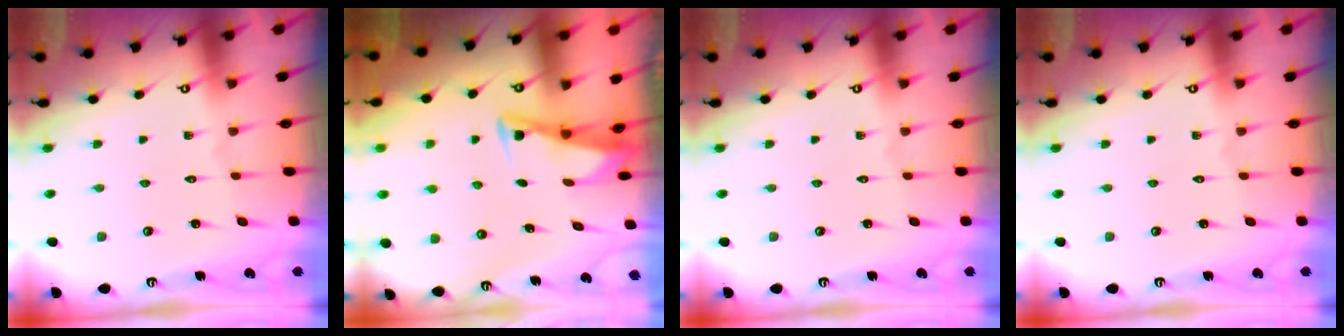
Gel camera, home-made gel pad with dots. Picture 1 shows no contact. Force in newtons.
{"total": 3.5, "press": 3.5, "slide": 0.4}
{"total": 0.0}
{"total": 0.0}